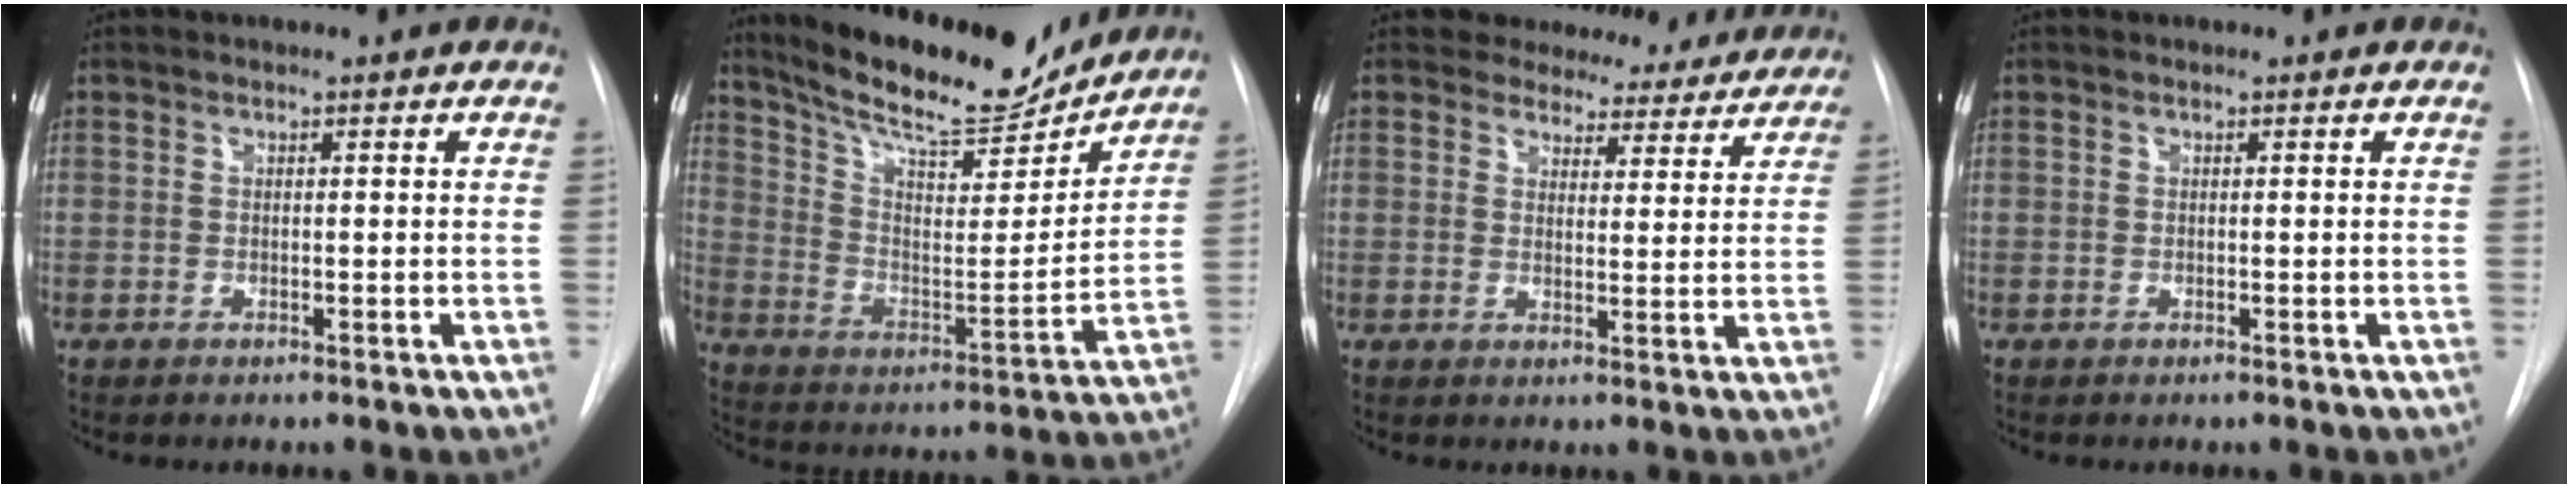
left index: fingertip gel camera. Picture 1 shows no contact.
{"total": 18.3, "force": [16.3, 3.5, 7.4], "torque": [-0.131, -0.019, 0.260]}
{"total": 11.4, "force": [10.3, 4.6, 1.3], "torque": [0.012, -0.020, 0.105]}
{"total": 0.0}